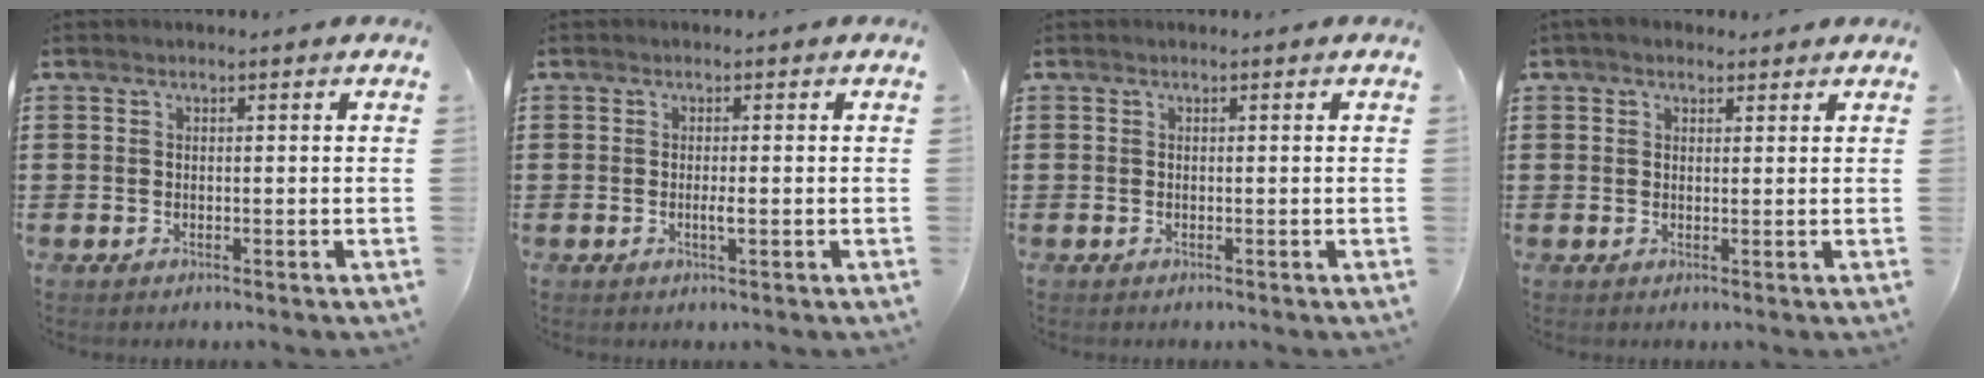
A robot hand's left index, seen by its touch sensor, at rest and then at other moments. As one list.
[{"total": 1.5, "force": [-0.3, 0.2, 1.5], "torque": [-0.028, -0.003, -0.005]}, {"total": 0.0}, {"total": 1.8, "force": [1.4, 0.9, 0.6], "torque": [-0.016, 0.007, 0.027]}]